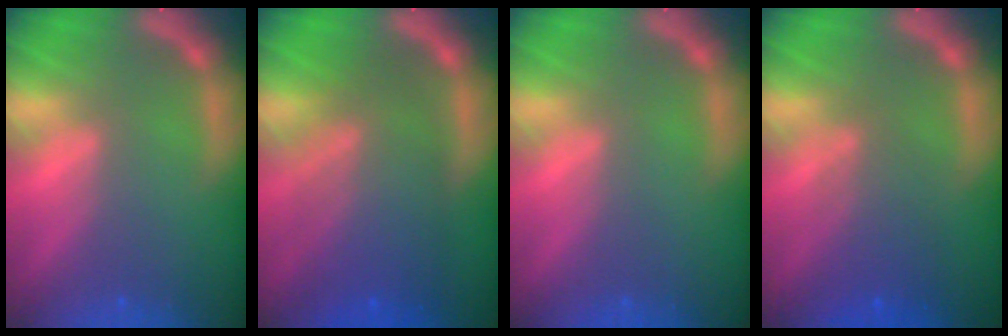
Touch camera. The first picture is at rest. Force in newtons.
{"total": 8.5}
{"total": 0.0}
{"total": 4.1}